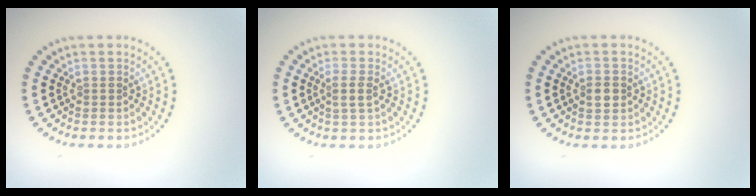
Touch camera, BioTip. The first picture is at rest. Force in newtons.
{"total": 1.4, "press": 1.1, "slide": 0.9}
{"total": 1.6, "press": 1.5, "slide": 0.3}